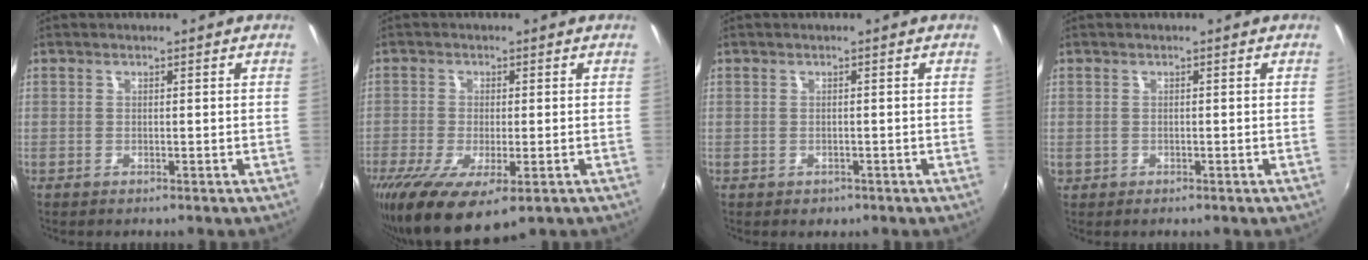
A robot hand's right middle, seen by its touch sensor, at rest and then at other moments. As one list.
[{"total": 11.0, "force": [-5.9, 3.4, 8.7], "torque": [-0.177, -0.052, -0.096]}, {"total": 1.5, "force": [-0.7, 1.2, 0.4], "torque": [-0.010, -0.006, -0.006]}, {"total": 1.0, "force": [-0.3, 0.9, 0.3], "torque": [-0.005, -0.003, -0.003]}]